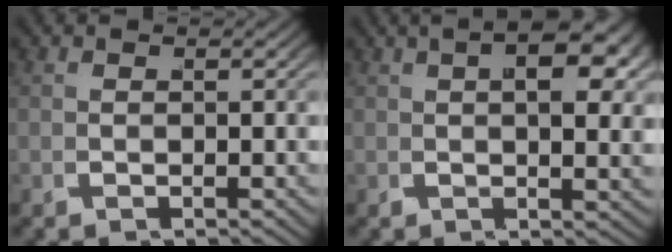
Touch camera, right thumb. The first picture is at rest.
{"total": 7.0, "force": [2.4, 3.0, 5.9], "torque": [-0.066, 0.017, 0.030]}